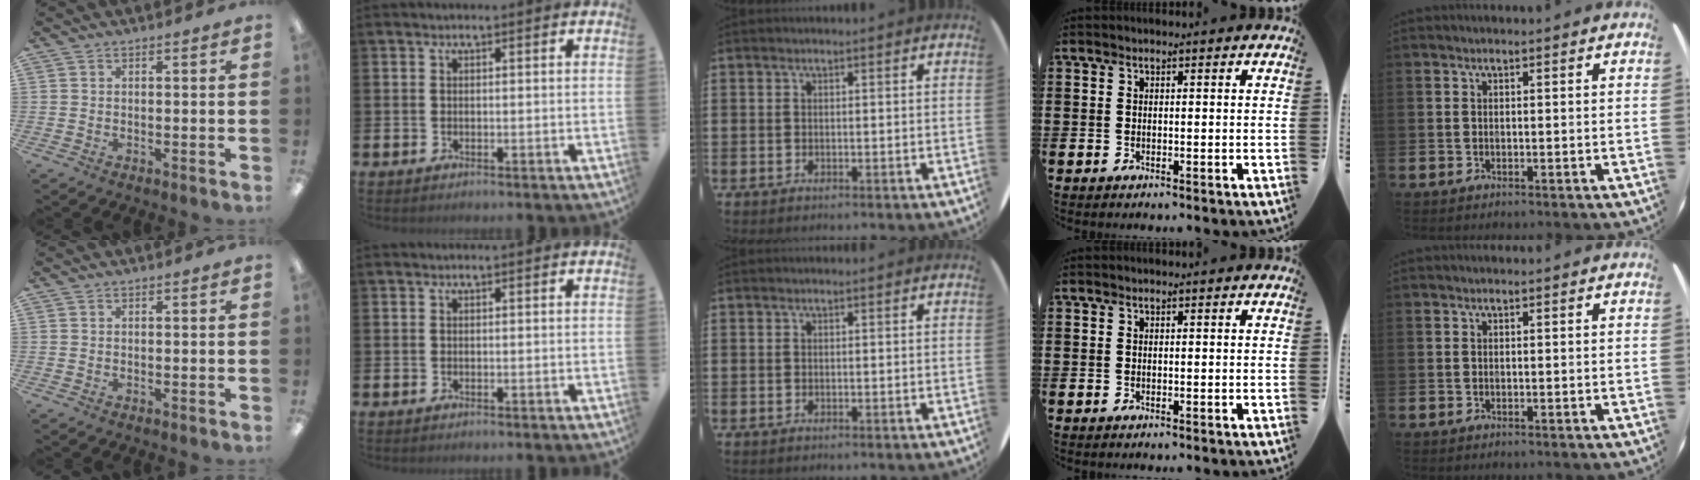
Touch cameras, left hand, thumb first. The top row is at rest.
{}